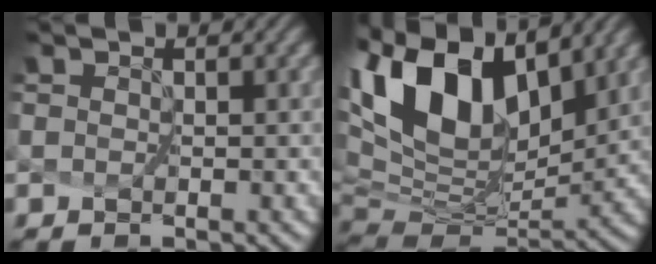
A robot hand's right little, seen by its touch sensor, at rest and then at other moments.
{"total": 13.5, "force": [6.7, 7.4, 9.1], "torque": [-0.204, 0.036, 0.133]}